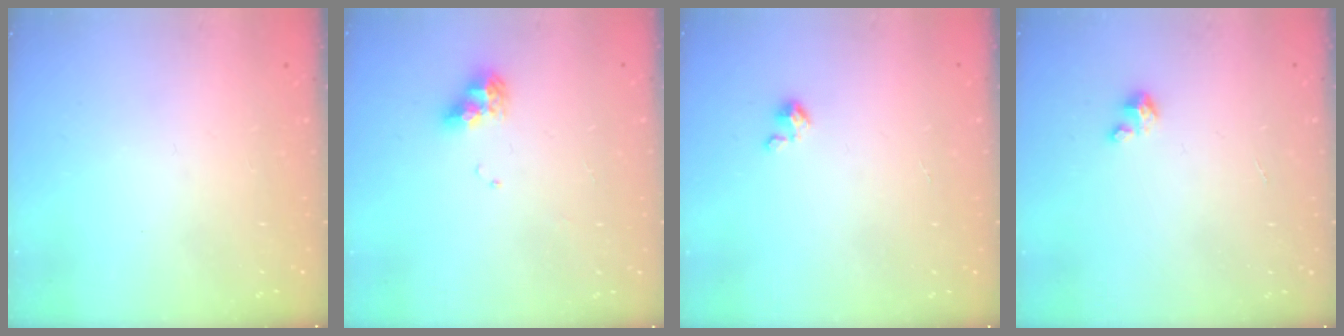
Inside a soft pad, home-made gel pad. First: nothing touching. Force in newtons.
{"total": 9.1, "press": 9.1, "slide": 1.1}
{"total": 2.2, "press": 2.1, "slide": 0.3}
{"total": 2.7, "press": 2.7, "slide": 0.1}